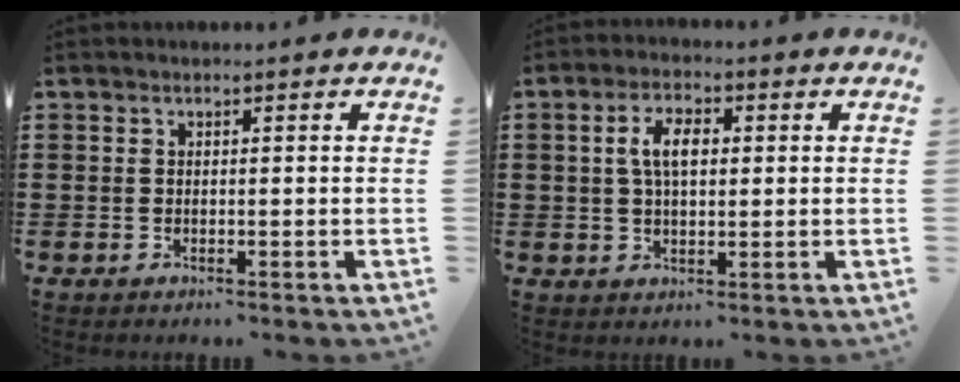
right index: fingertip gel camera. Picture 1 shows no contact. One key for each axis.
{"total": 5.2, "fx": 0.9, "fy": 2.6, "fz": 4.5, "tx": -0.094, "ty": 0.014, "tz": 0.012}